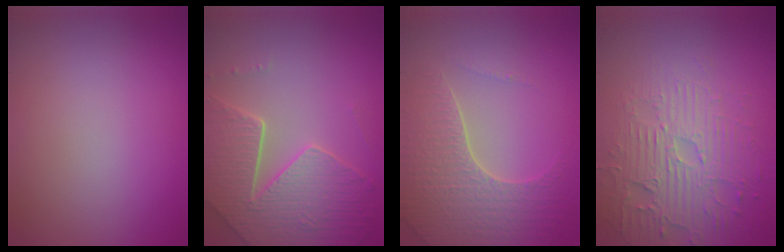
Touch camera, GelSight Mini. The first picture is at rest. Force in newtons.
{"total": 7.0, "press": 5.4, "slide": 4.5}
{"total": 5.0, "press": 4.4, "slide": 2.3}
{"total": 4.4, "press": 4.0, "slide": 1.7}